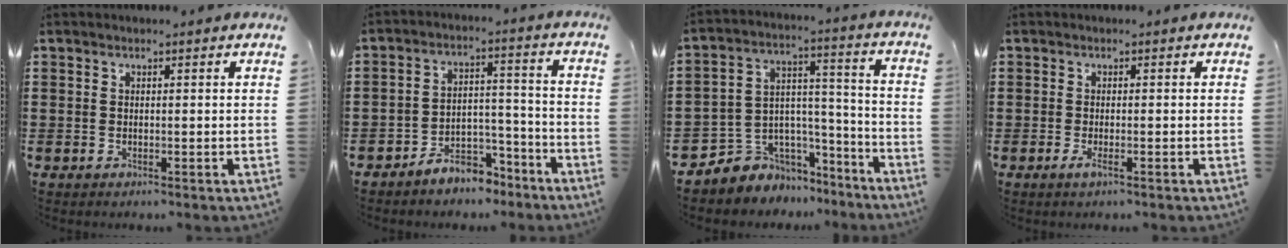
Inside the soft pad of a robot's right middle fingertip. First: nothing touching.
{"total": 5.6, "force": [-5.1, 2.1, 1.0], "torque": [-0.017, 0.019, -0.102]}
{"total": 5.7, "force": [-4.0, 4.0, -0.6], "torque": [-0.008, 0.004, -0.078]}
{"total": 1.3, "force": [-0.6, 0.2, 1.1], "torque": [-0.028, -0.003, -0.014]}